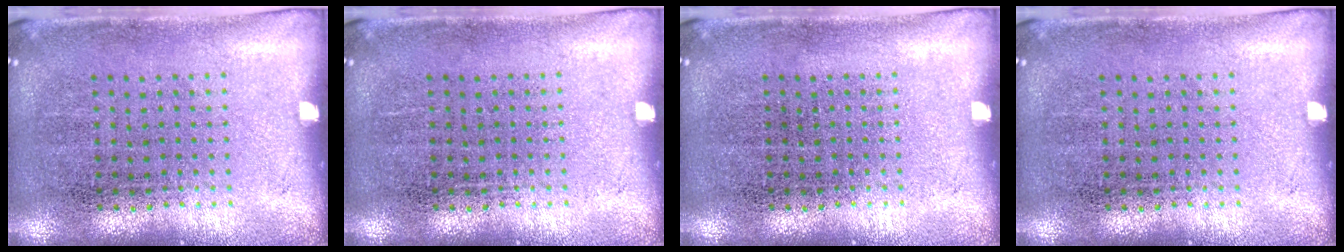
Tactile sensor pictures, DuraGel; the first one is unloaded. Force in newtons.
{"total": 0.0}
{"total": 0.0}
{"total": 0.0}